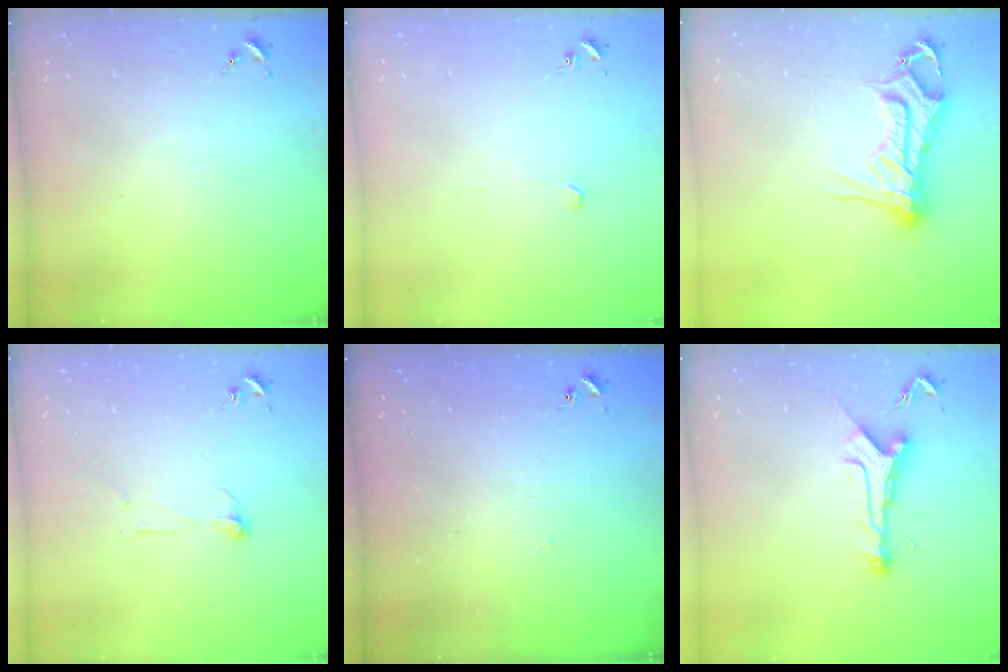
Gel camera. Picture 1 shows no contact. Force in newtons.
{"total": 2.6, "press": 2.6, "slide": 0.2}
{"total": 15.4, "press": 15.3, "slide": 1.4}
{"total": 5.5, "press": 5.5, "slide": 0.6}
{"total": 2.9, "press": 2.9, "slide": 0.2}
{"total": 9.9, "press": 9.9, "slide": 0.3}